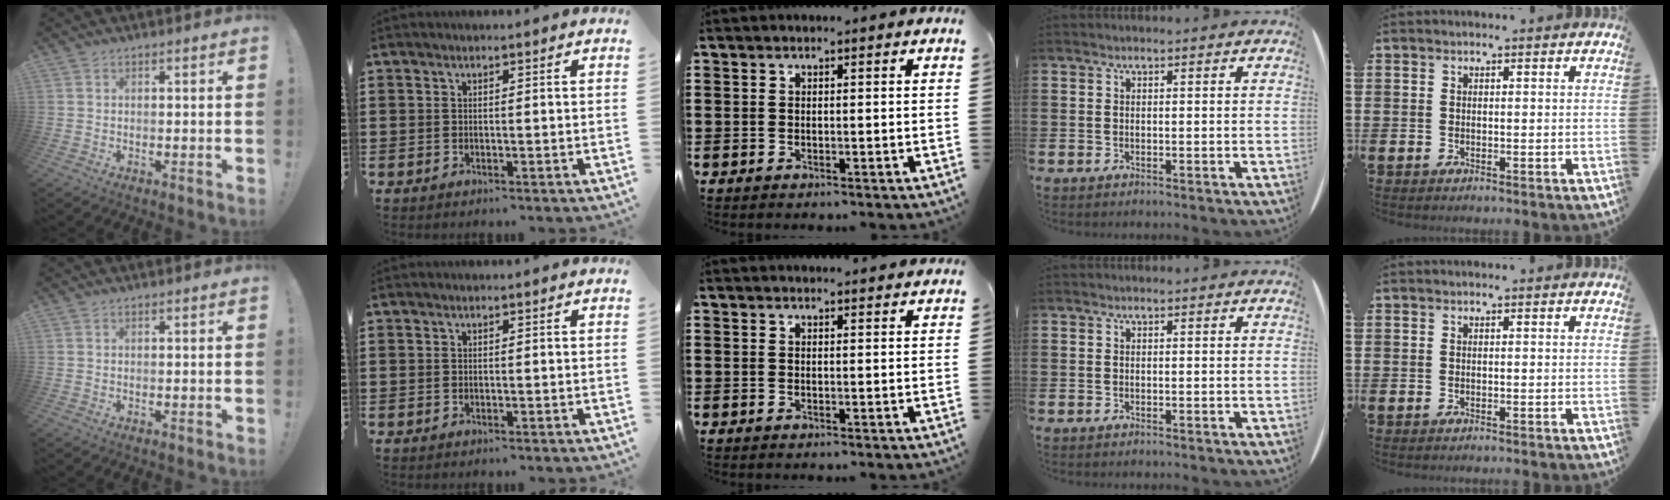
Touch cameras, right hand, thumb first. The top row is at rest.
{"middle": {"total": 1.3, "force": [1.3, 0.0, 0.1], "torque": [0.004, -0.005, 0.024]}}